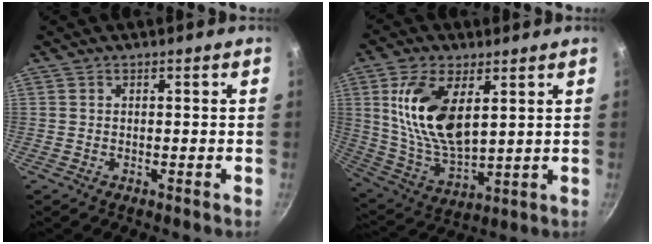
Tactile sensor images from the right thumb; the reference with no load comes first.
{"total": 16.0, "force": [4.7, 8.1, 13.0], "torque": [-0.240, -0.028, 0.103]}